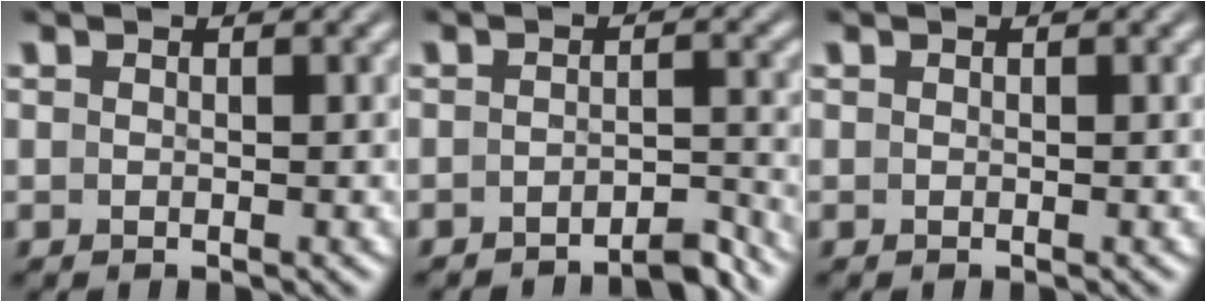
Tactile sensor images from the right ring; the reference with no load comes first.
{"total": 3.2, "force": [-3.1, 0.2, 0.8], "torque": [-0.010, -0.008, -0.054]}
{"total": 1.3, "force": [-0.2, -1.2, -0.5], "torque": [0.019, -0.011, 0.008]}